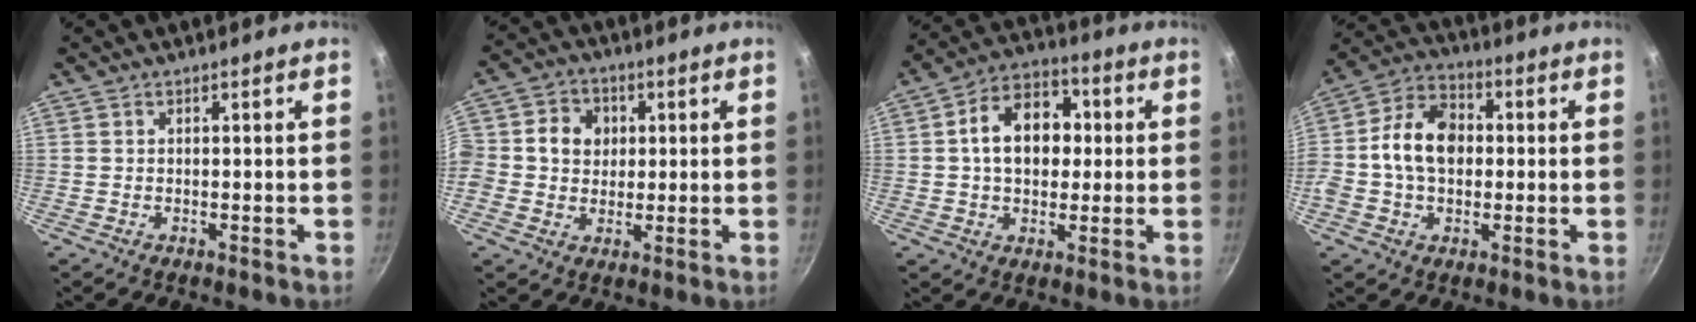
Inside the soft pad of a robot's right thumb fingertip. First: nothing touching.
{"total": 9.4, "force": [1.3, 8.5, 3.9], "torque": [-0.047, 0.008, 0.004]}
{"total": 13.3, "force": [1.5, 9.5, 9.2], "torque": [-0.108, 0.022, 0.010]}
{"total": 12.6, "force": [0.2, 9.2, 8.6], "torque": [-0.124, 0.025, -0.017]}